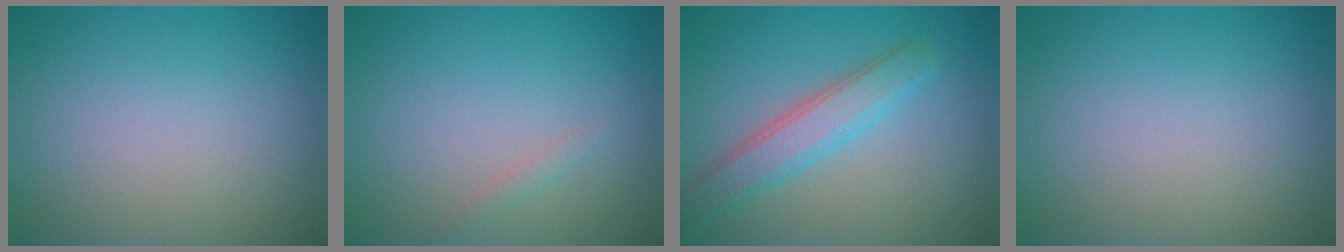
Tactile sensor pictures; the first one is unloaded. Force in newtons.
{"total": 0.7, "press": 0.7, "slide": 0.1}
{"total": 3.7, "press": 3.7, "slide": 0.1}
{"total": 0.0}